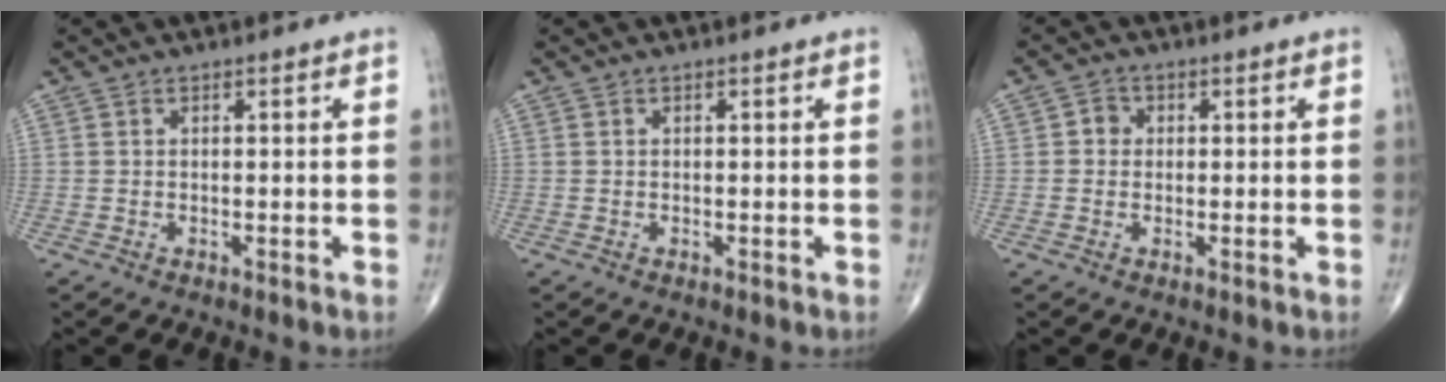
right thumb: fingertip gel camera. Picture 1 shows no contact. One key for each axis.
{"total": 0.0}
{"total": 2.1, "fx": 0.1, "fy": 2.0, "fz": 0.8, "tx": 0.001, "ty": 0.006, "tz": -0.005}